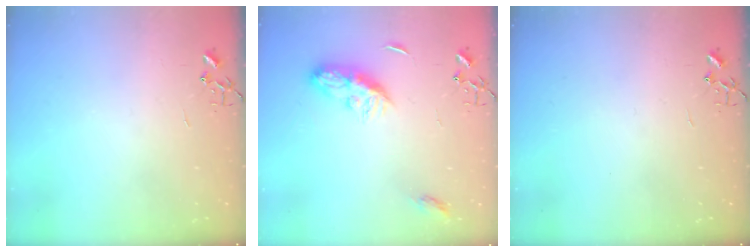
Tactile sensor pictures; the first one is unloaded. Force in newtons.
{"total": 8.8, "press": 8.8, "slide": 0.0}
{"total": 0.0}